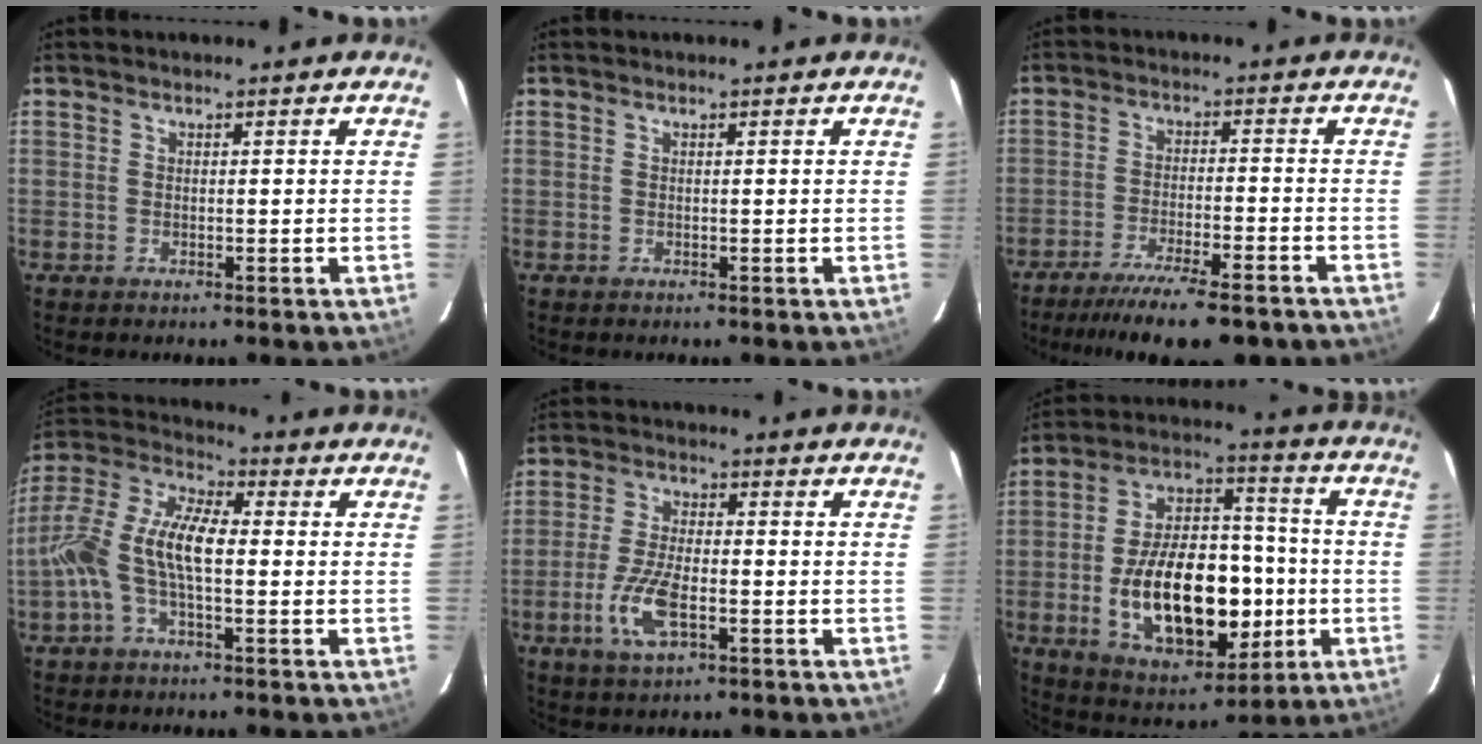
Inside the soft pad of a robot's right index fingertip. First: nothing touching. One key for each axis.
{"total": 0.0}
{"total": 15.3, "fx": -12.6, "fy": 2.8, "fz": 8.2, "tx": -0.161, "ty": -0.030, "tz": -0.187}
{"total": 12.5, "fx": -1.8, "fy": 4.5, "fz": 11.5, "tx": -0.239, "ty": 0.013, "tz": -0.040}
{"total": 8.9, "fx": -3.2, "fy": 3.5, "fz": 7.5, "tx": -0.163, "ty": -0.006, "tz": -0.061}
{"total": 22.0, "fx": -4.4, "fy": 12.4, "fz": 17.7, "tx": -0.324, "ty": 0.019, "tz": -0.050}